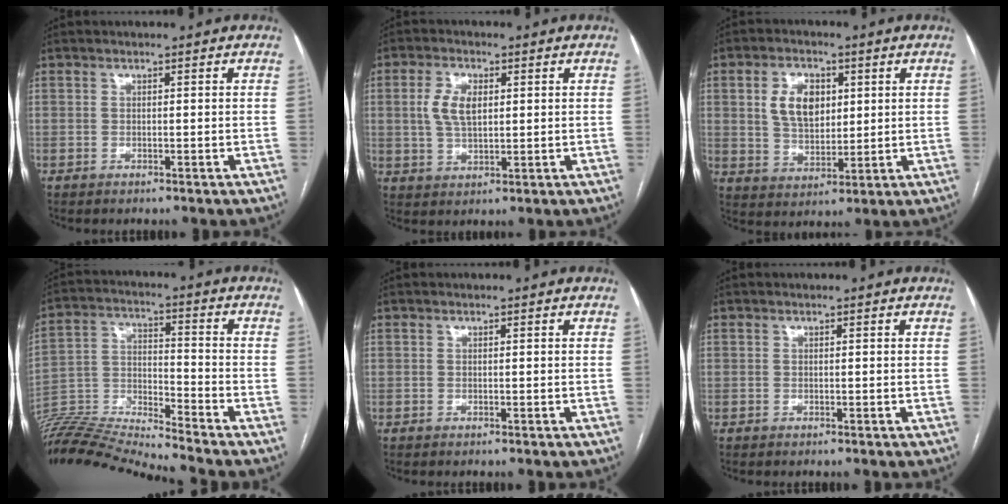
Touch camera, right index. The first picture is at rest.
{"total": 5.9, "force": [1.2, 3.0, 4.9], "torque": [-0.107, 0.009, 0.027]}
{"total": 8.2, "force": [2.3, 5.2, 6.0], "torque": [-0.115, 0.010, 0.050]}
{"total": 13.8, "force": [-13.4, -2.5, 2.2], "torque": [-0.044, 0.027, -0.250]}
{"total": 0.0}
{"total": 0.0}